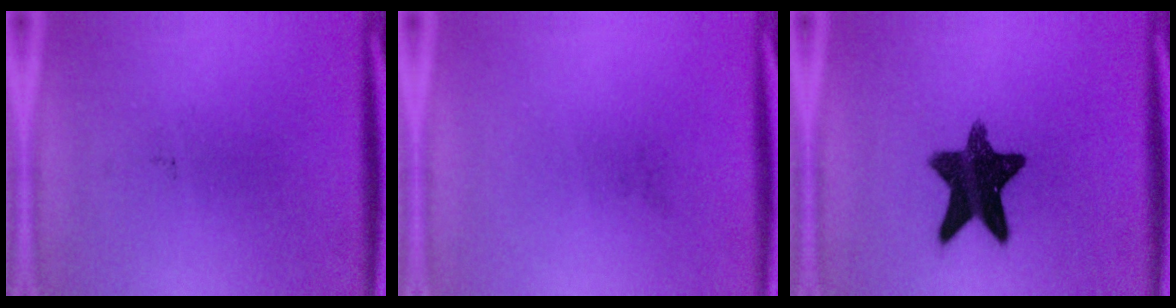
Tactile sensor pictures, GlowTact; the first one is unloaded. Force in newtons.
{"total": 0.0}
{"total": 13.3}